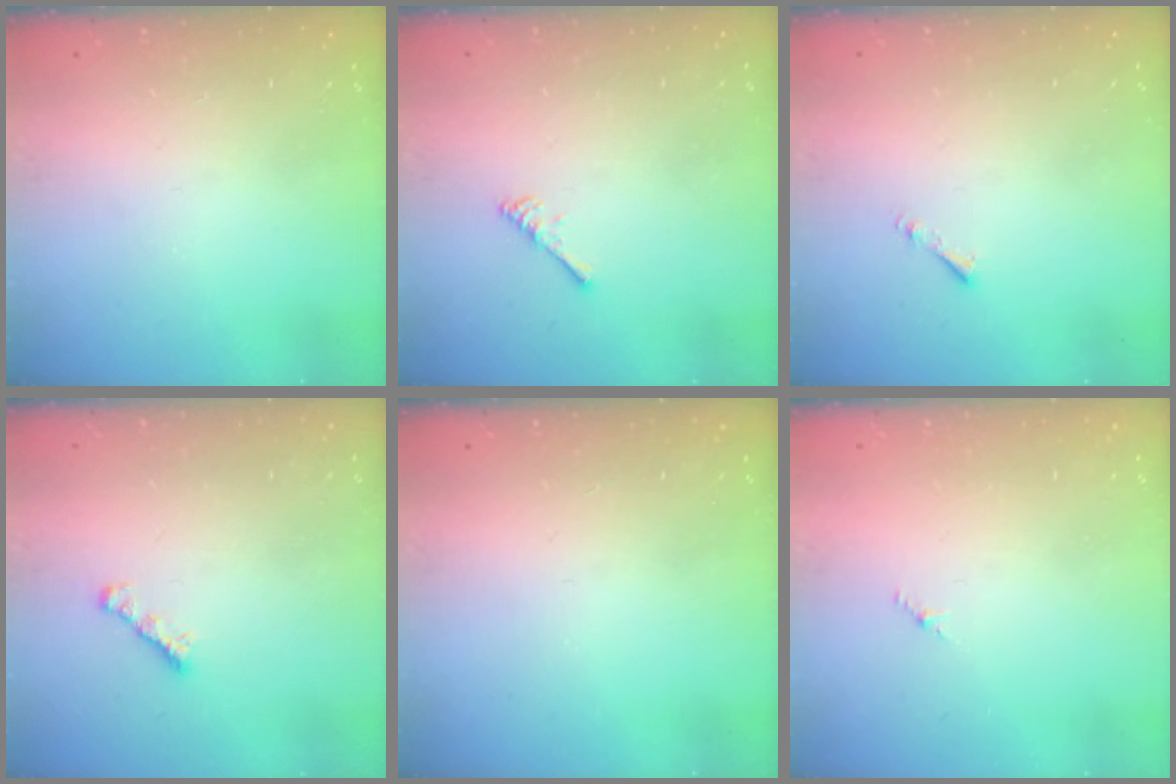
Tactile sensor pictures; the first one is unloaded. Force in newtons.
{"total": 2.7, "press": 2.6, "slide": 0.5}
{"total": 0.8, "press": 0.7, "slide": 0.3}
{"total": 1.8, "press": 1.7, "slide": 0.6}
{"total": 0.0}
{"total": 1.2, "press": 1.1, "slide": 0.6}